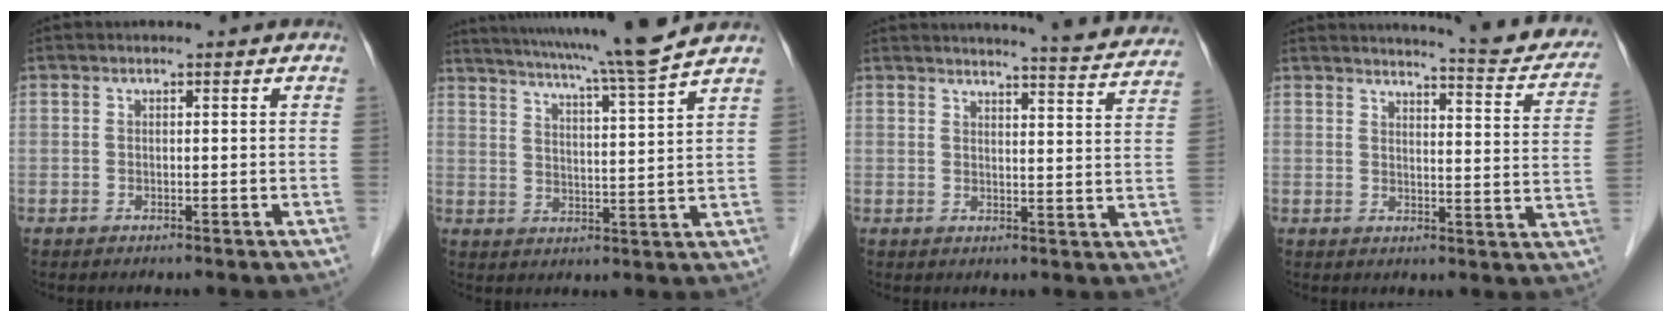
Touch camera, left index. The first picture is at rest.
{"total": 15.2, "force": [13.2, -2.0, 7.2], "torque": [-0.126, -0.018, 0.186]}
{"total": 13.8, "force": [13.4, 0.0, 3.6], "torque": [-0.046, -0.048, 0.141]}
{"total": 15.5, "force": [14.2, 1.6, 5.9], "torque": [-0.065, -0.051, 0.147]}